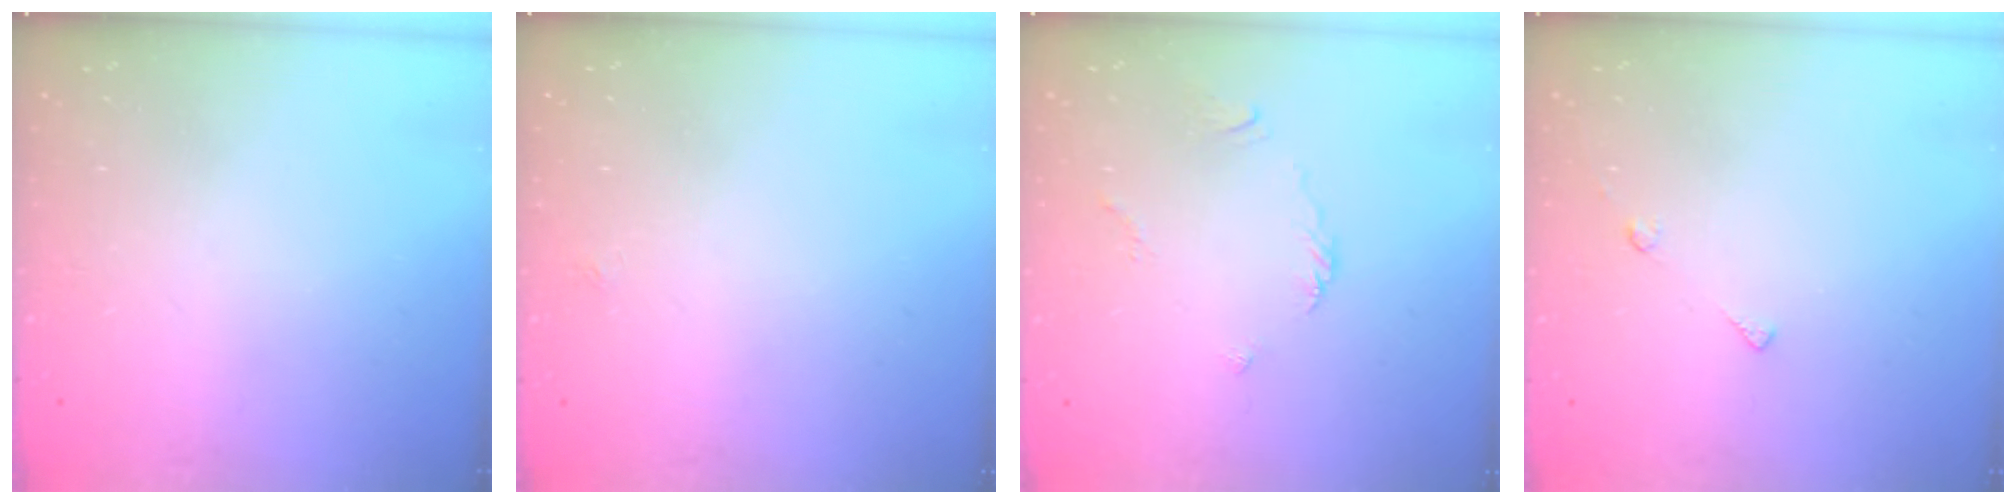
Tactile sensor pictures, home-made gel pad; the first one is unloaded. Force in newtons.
{"total": 1.9, "press": 1.8, "slide": 0.4}
{"total": 2.7, "press": 2.7, "slide": 0.5}
{"total": 6.0, "press": 6.0, "slide": 0.6}